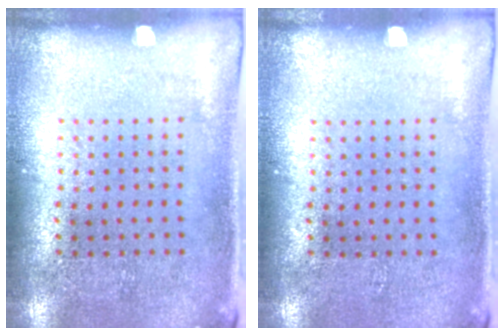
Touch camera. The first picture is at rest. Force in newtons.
{"total": 0.0}